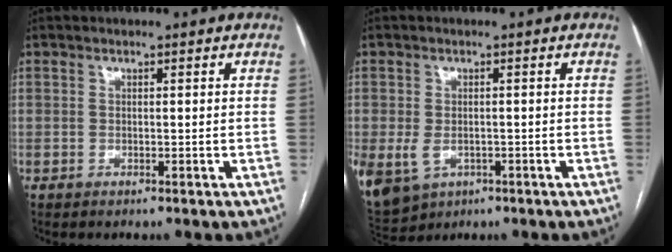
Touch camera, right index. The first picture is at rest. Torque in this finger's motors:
{"motor_torque": [1.17, -0.29, 0.54, 0.13]}